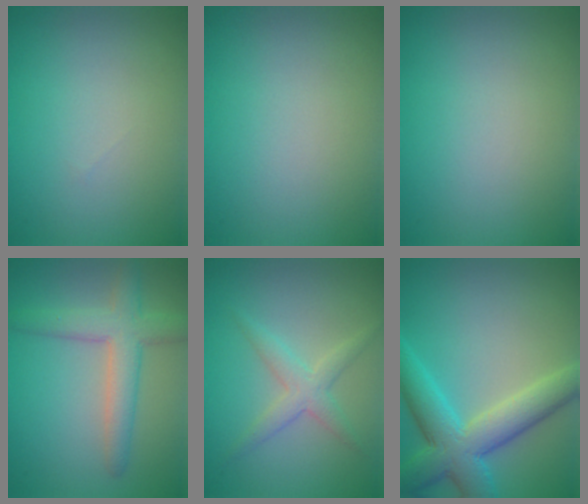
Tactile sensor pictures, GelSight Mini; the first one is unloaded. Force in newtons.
{"total": 0.0}
{"total": 0.0}
{"total": 4.7, "press": 4.7, "slide": 0.1}
{"total": 2.4, "press": 2.4, "slide": 0.1}
{"total": 7.6, "press": 7.6, "slide": 0.1}